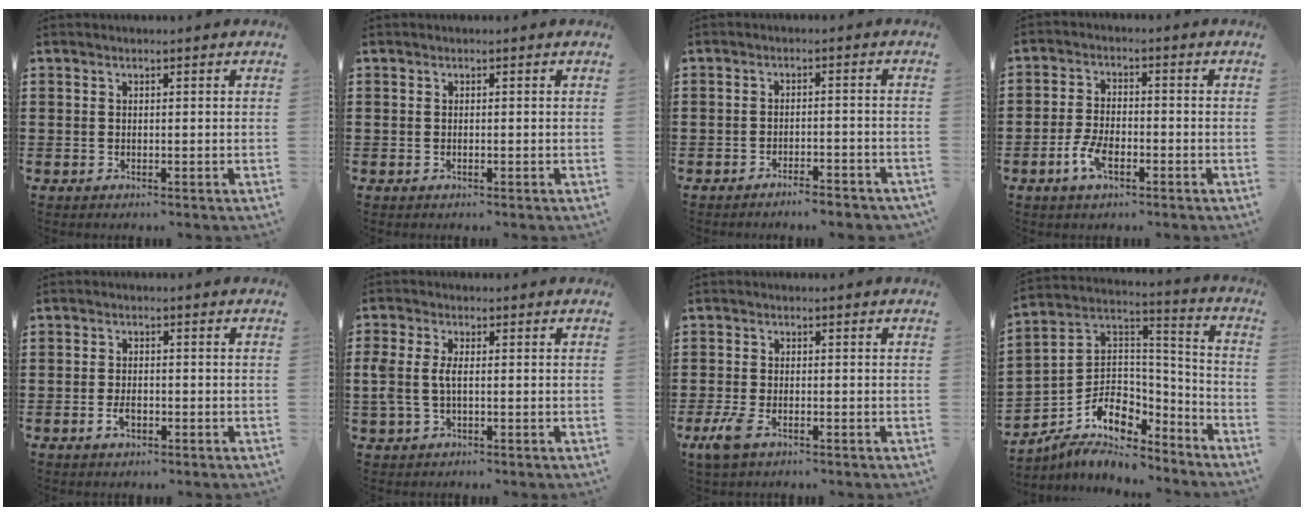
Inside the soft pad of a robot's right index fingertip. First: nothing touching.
{"total": 0.0}
{"total": 2.7, "force": [-2.7, 0.0, 0.5], "torque": [-0.012, 0.000, -0.055]}
{"total": 5.0, "force": [-2.4, 2.3, 3.7], "torque": [-0.089, -0.003, -0.050]}
{"total": 2.4, "force": [-1.0, 1.1, 1.8], "torque": [-0.043, -0.003, -0.020]}
{"total": 3.5, "force": [-0.3, 1.9, 3.0], "torque": [-0.088, -0.007, -0.015]}
{"total": 3.2, "force": [-1.7, 1.2, 2.4], "torque": [-0.070, -0.008, -0.041]}
{"total": 8.1, "force": [-5.1, 5.7, 2.7], "torque": [-0.065, -0.008, -0.093]}